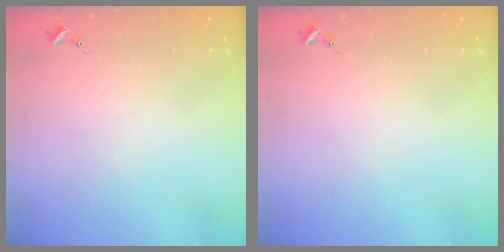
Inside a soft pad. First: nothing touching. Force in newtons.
{"total": 0.0}